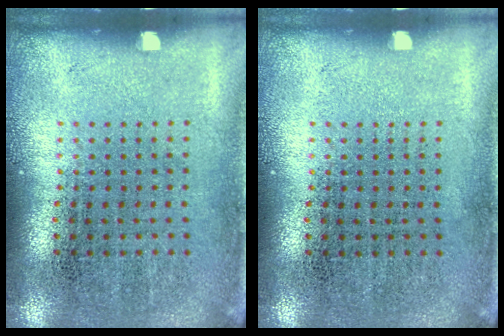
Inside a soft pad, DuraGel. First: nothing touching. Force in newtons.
{"total": 0.0}